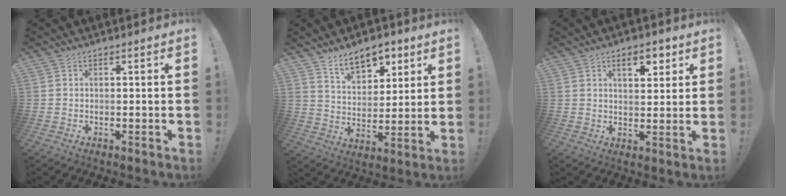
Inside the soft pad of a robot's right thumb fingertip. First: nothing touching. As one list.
[{"total": 10.9, "force": [7.6, 6.2, 4.8], "torque": [-0.055, -0.046, 0.140]}, {"total": 6.9, "force": [3.7, 3.2, 4.9], "torque": [-0.057, -0.010, 0.058]}]